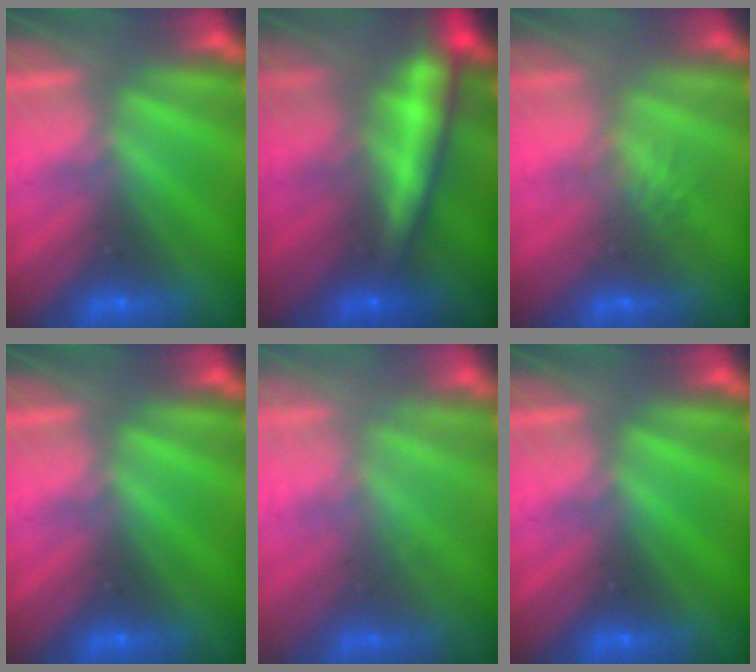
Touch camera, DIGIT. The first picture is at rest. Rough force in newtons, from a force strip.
{"total": 6.5}
{"total": 2.8}
{"total": 0.0}
{"total": 2.2}
{"total": 0.0}